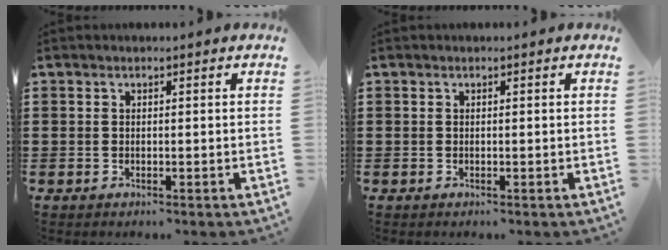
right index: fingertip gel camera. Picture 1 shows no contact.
{"total": 0.0}